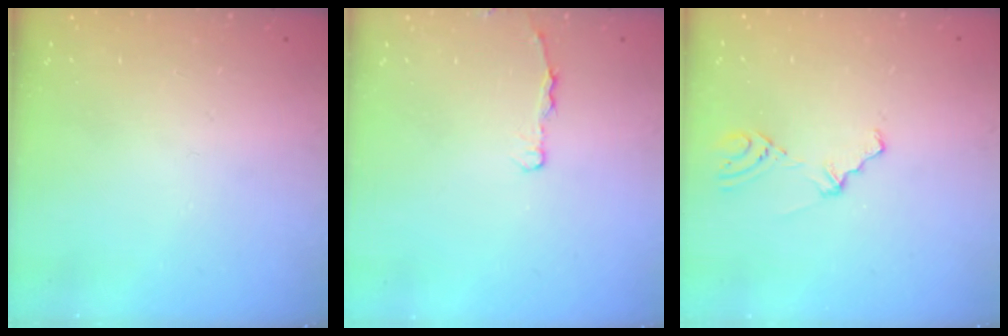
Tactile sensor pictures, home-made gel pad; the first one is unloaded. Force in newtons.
{"total": 2.8, "press": 2.7, "slide": 0.5}
{"total": 2.9, "press": 2.8, "slide": 0.8}